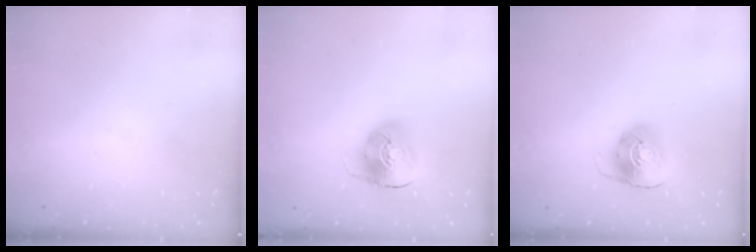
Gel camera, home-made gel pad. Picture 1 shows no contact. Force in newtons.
{"total": 10.4, "press": 10.3, "slide": 1.8}
{"total": 7.9, "press": 7.9, "slide": 0.7}